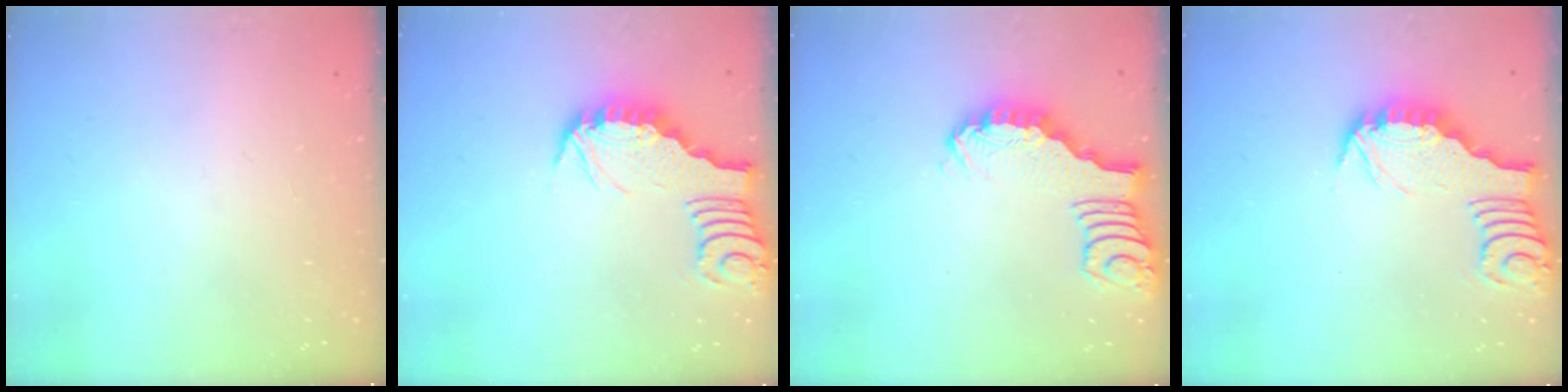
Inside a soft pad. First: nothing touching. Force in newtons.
{"total": 2.9, "press": 2.9, "slide": 0.3}
{"total": 2.8, "press": 2.7, "slide": 0.4}
{"total": 3.4, "press": 3.4, "slide": 0.4}